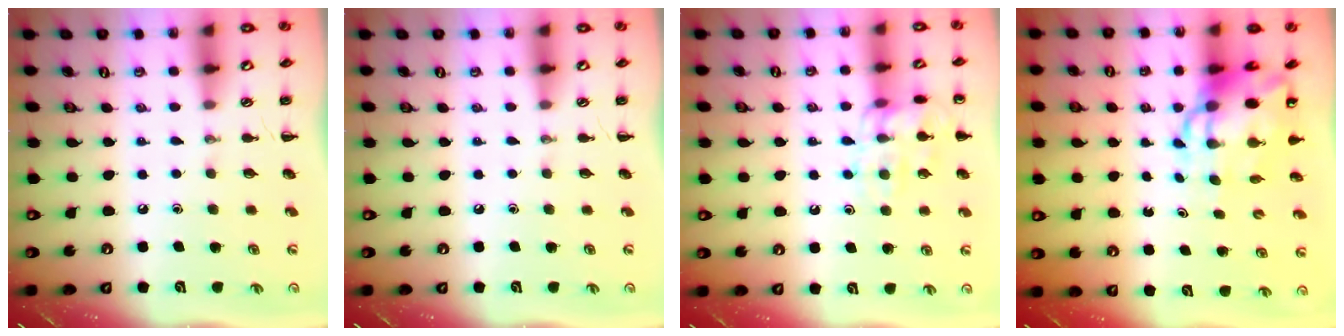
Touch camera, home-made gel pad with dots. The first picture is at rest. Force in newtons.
{"total": 0.0}
{"total": 12.4, "press": 12.4, "slide": 0.3}
{"total": 10.1, "press": 9.7, "slide": 2.7}